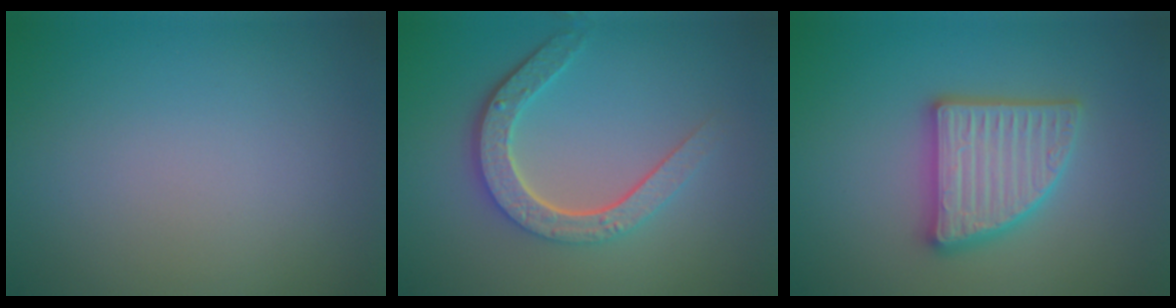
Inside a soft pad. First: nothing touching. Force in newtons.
{"total": 4.8, "press": 3.6, "slide": 3.2}
{"total": 5.0, "press": 4.9, "slide": 0.8}